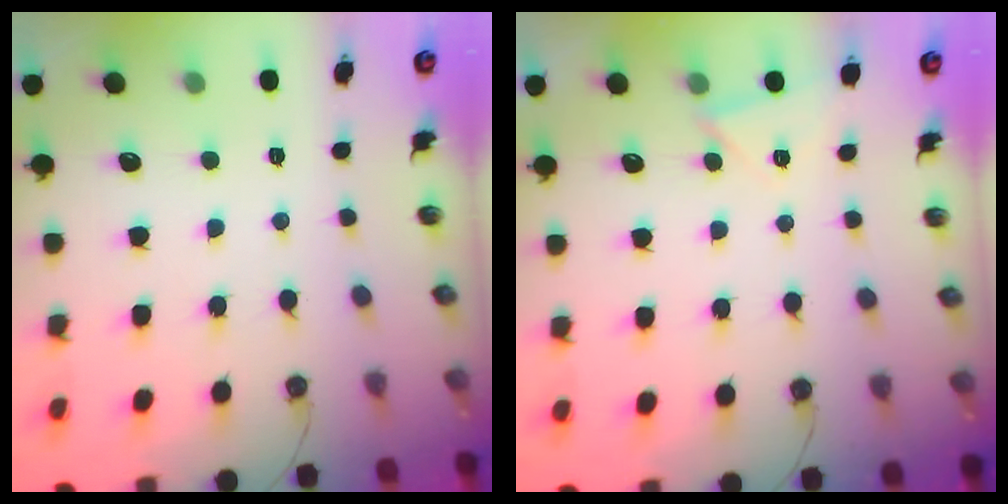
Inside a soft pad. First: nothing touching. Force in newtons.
{"total": 4.0, "press": 3.9, "slide": 0.5}